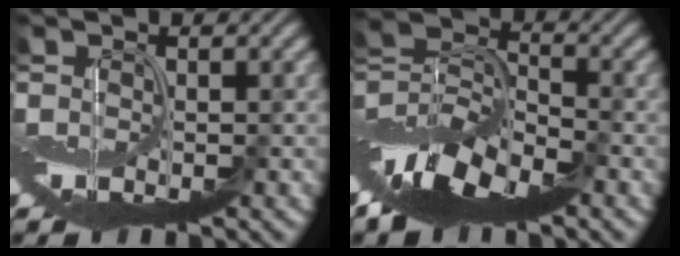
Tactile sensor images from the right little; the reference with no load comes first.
{"total": 9.1, "force": [-5.4, 4.4, 5.9], "torque": [-0.108, 0.005, -0.119]}